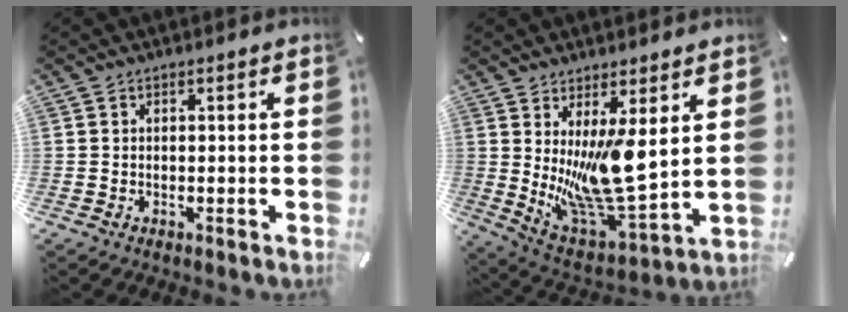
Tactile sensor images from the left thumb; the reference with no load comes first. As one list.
[{"total": 15.7, "force": [4.5, 5.6, 13.9], "torque": [-0.263, -0.065, 0.079]}]